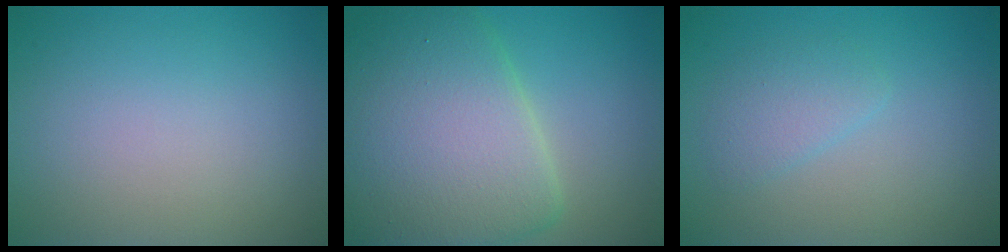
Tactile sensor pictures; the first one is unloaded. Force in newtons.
{"total": 10.8, "press": 10.8, "slide": 0.4}
{"total": 1.8, "press": 1.8, "slide": 0.1}